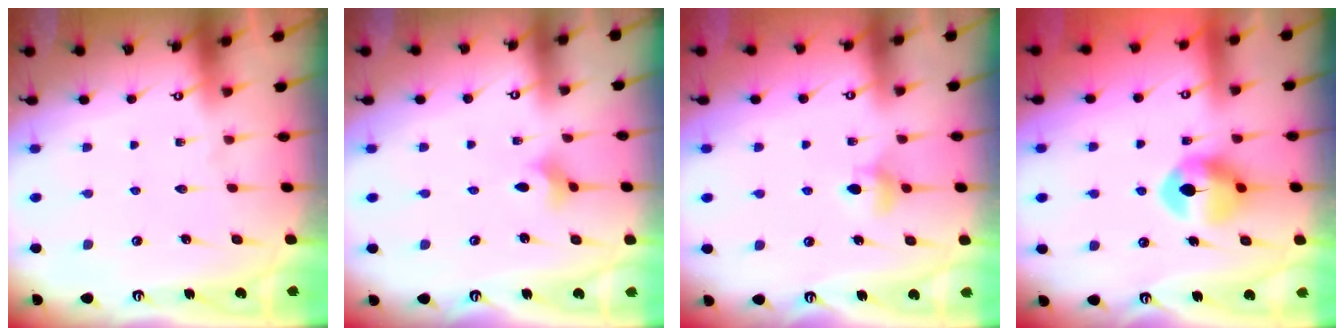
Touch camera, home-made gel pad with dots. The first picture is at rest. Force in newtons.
{"total": 2.2, "press": 2.2, "slide": 0.5}
{"total": 4.7, "press": 4.7, "slide": 0.7}
{"total": 9.8, "press": 9.8, "slide": 0.1}